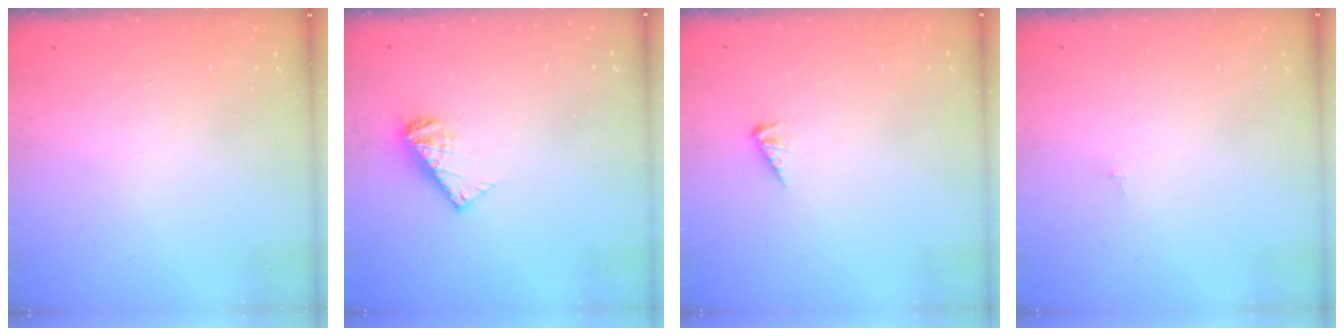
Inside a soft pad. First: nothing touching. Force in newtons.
{"total": 7.8, "press": 7.7, "slide": 0.6}
{"total": 2.5, "press": 2.5, "slide": 0.4}
{"total": 0.0}